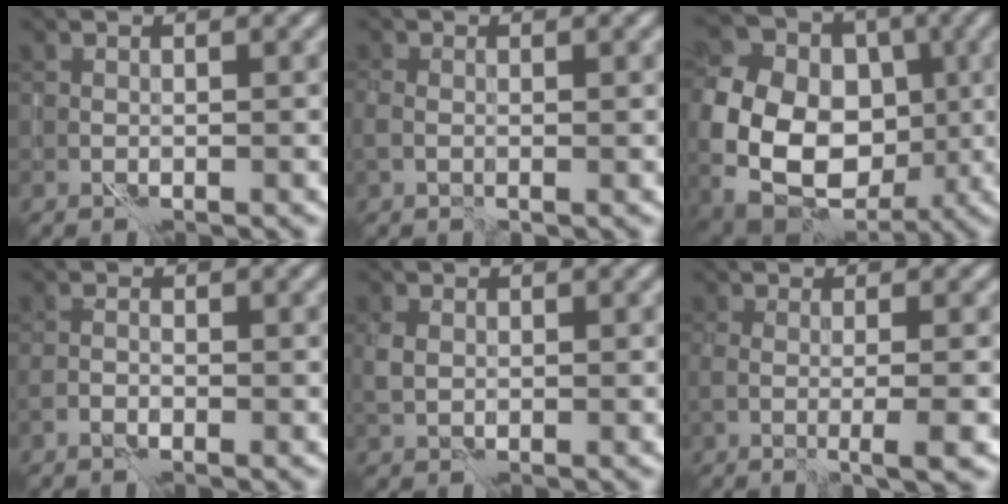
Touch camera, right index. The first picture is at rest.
{"total": 1.6, "force": [-0.2, 1.0, 1.2], "torque": [-0.027, -0.002, -0.006]}
{"total": 14.8, "force": [-1.6, 11.8, 8.8], "torque": [-0.171, -0.010, -0.032]}
{"total": 1.1, "force": [-0.7, 0.4, 0.7], "torque": [-0.013, 0.003, -0.016]}
{"total": 1.7, "force": [0.2, 1.3, 1.0], "torque": [-0.027, 0.003, 0.005]}
{"total": 3.4, "force": [-0.4, 0.8, 3.3], "torque": [-0.048, -0.003, -0.008]}